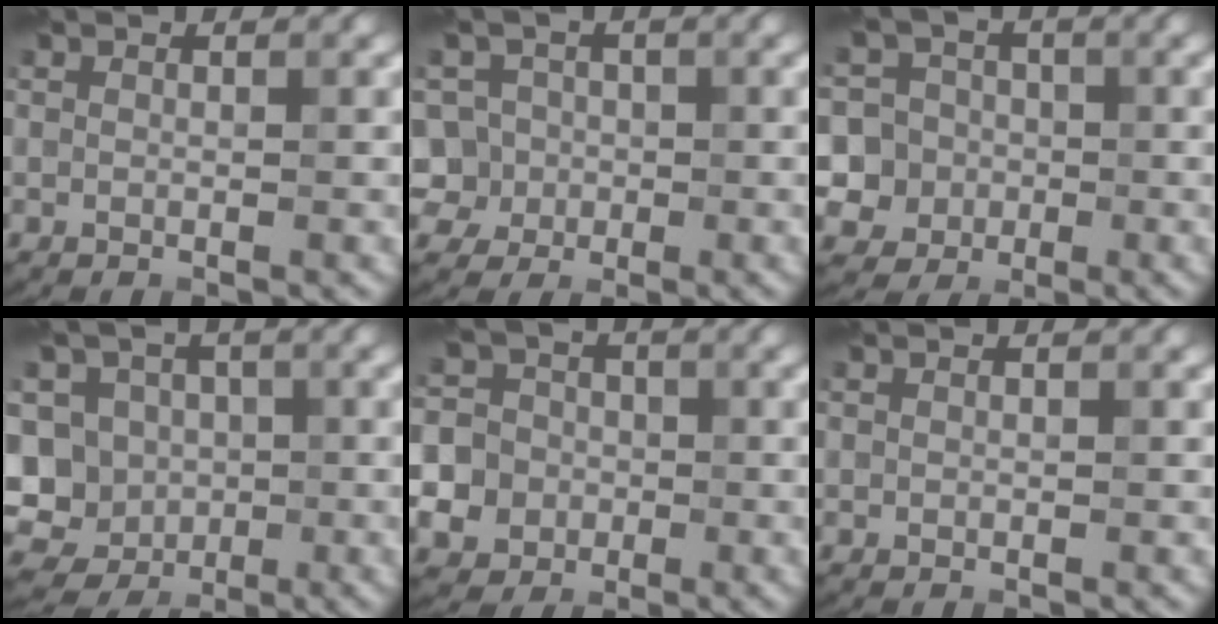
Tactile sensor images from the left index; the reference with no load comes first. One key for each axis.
{"total": 5.5, "fx": -0.9, "fy": 5.2, "fz": 1.5, "tx": -0.018, "ty": 0.023, "tz": -0.039}
{"total": 8.1, "fx": -0.8, "fy": 7.8, "fz": 2.0, "tx": -0.047, "ty": 0.019, "tz": -0.036}
{"total": 13.2, "fx": -2.0, "fy": 12.3, "fz": 4.3, "tx": -0.108, "ty": 0.013, "tz": -0.050}
{"total": 14.5, "fx": -4.1, "fy": 13.5, "fz": 3.6, "tx": -0.112, "ty": -0.014, "tz": -0.101}
{"total": 0.0}